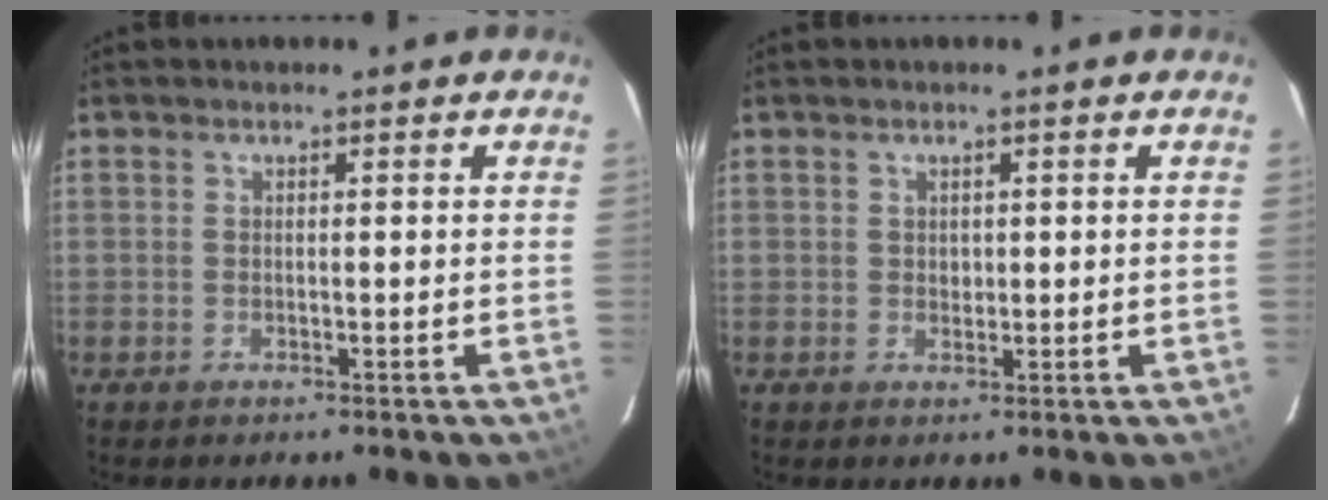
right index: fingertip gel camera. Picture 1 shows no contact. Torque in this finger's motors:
{"motor_torque": [0.21, 0.18, 0.02, 0.00]}